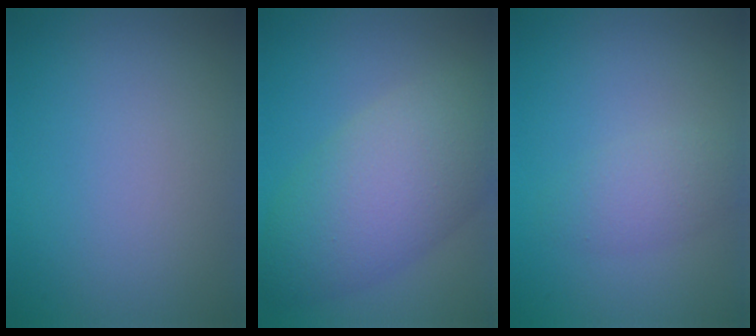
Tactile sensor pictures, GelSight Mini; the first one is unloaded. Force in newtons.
{"total": 8.1, "press": 8.1, "slide": 0.4}
{"total": 2.2, "press": 2.2, "slide": 0.0}